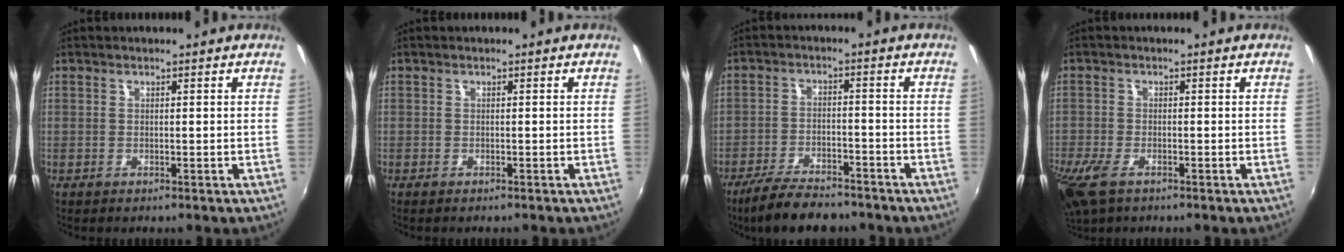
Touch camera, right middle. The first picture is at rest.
{"total": 0.8, "force": [-0.7, 0.2, 0.4], "torque": [-0.008, -0.004, -0.012]}
{"total": 11.0, "force": [-9.0, 3.4, 5.2], "torque": [-0.118, -0.015, -0.149]}
{"total": 7.4, "force": [-4.6, 3.2, 4.8], "torque": [-0.123, -0.028, -0.089]}